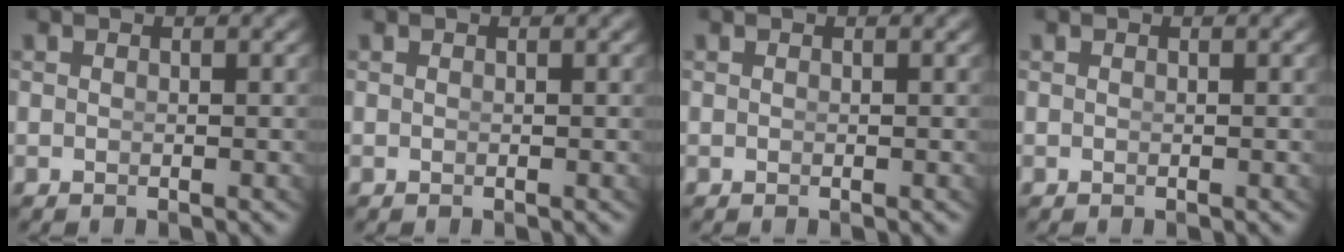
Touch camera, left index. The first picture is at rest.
{"total": 0.0}
{"total": 0.0}
{"total": 0.0}